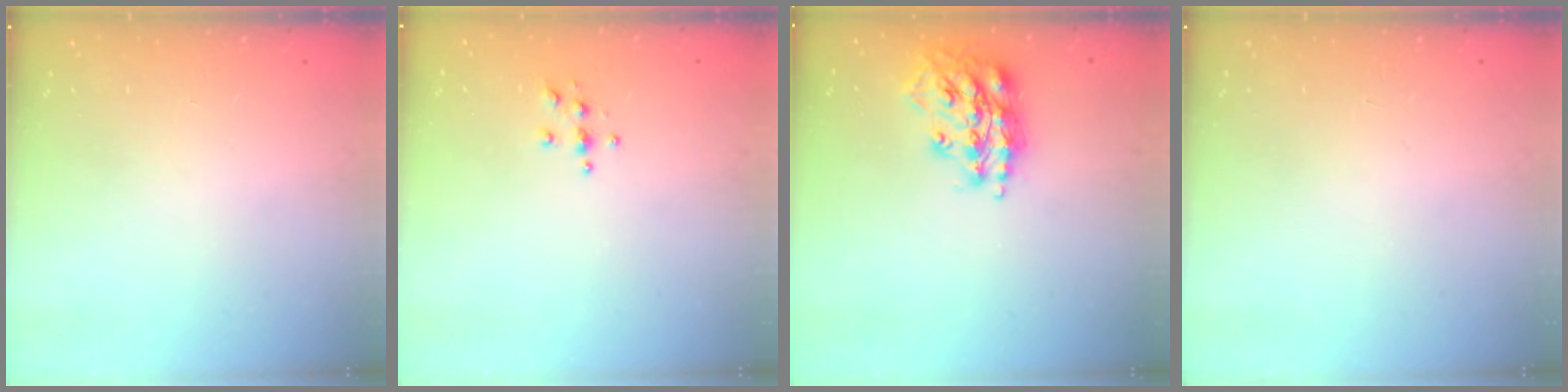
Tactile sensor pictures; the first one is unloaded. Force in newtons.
{"total": 3.9, "press": 3.9, "slide": 0.4}
{"total": 16.1, "press": 16.0, "slide": 1.6}
{"total": 0.0}